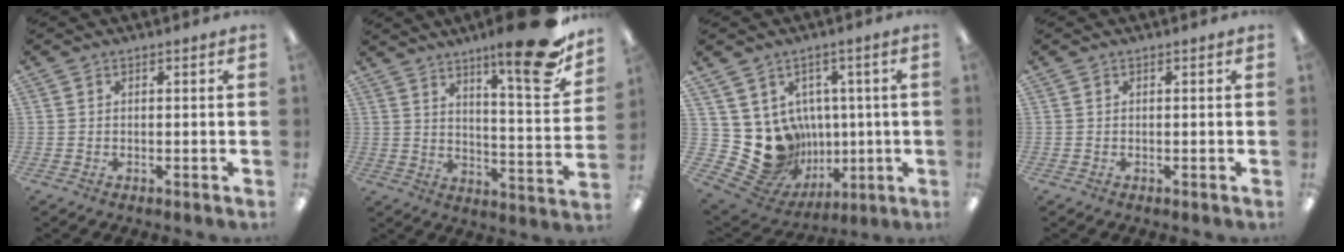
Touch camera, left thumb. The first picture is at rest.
{"total": 19.1, "force": [13.2, 3.5, 13.3], "torque": [-0.185, -0.092, 0.205]}
{"total": 15.0, "force": [-1.0, 13.7, 5.8], "torque": [-0.126, -0.026, 0.016]}
{"total": 0.0}